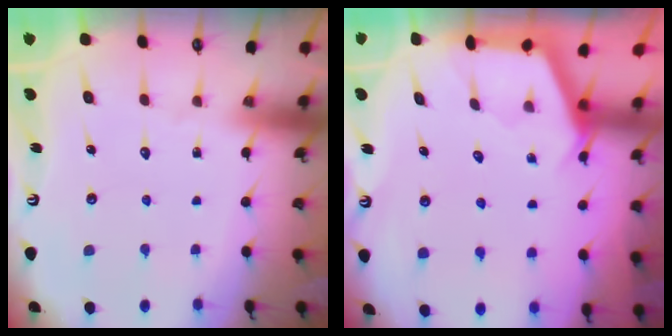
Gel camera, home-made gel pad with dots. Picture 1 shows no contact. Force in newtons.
{"total": 2.6, "press": 2.6, "slide": 0.3}